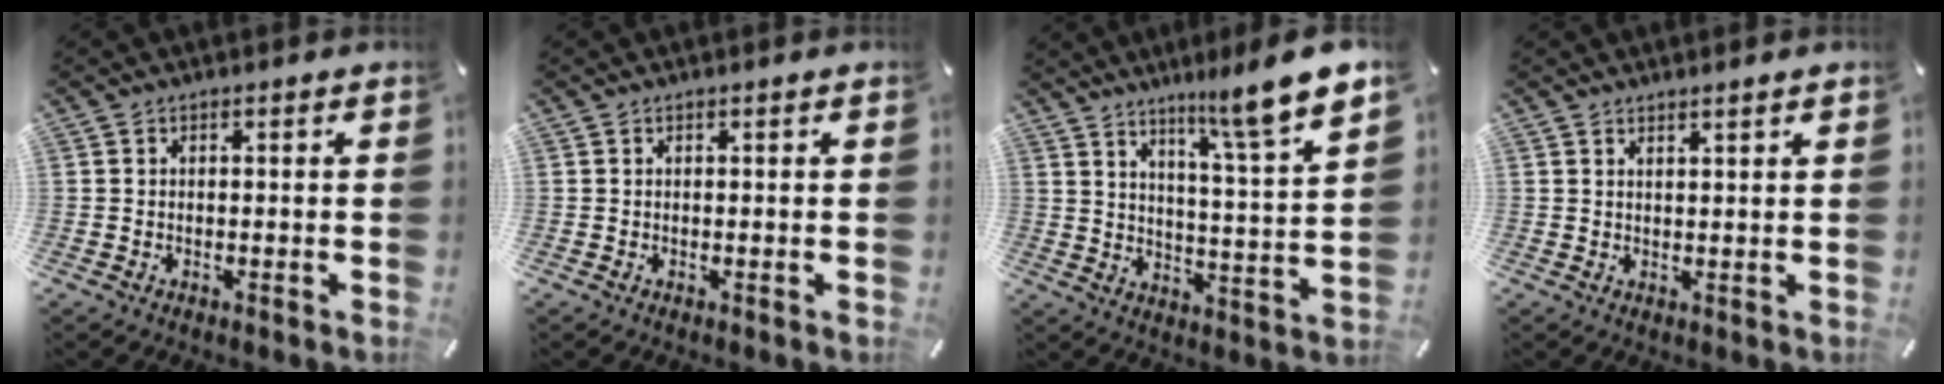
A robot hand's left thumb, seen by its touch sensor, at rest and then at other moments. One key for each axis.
{"total": 0.0}
{"total": 10.9, "fx": 9.1, "fy": -0.5, "fz": 6.0, "tx": -0.097, "ty": -0.078, "tz": 0.144}
{"total": 1.6, "fx": 1.5, "fy": -0.4, "fz": 0.4, "tx": -0.009, "ty": -0.008, "tz": 0.028}